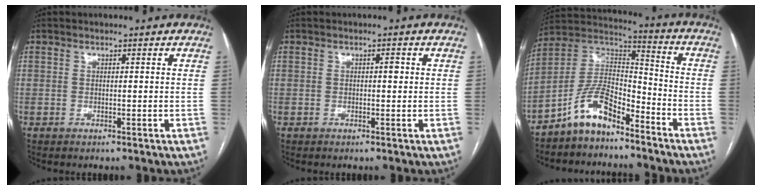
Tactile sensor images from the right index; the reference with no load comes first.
{"total": 1.1, "force": [0.2, 0.4, 1.0], "torque": [-0.014, 0.003, 0.002]}
{"total": 10.2, "force": [-7.4, 4.1, 5.8], "torque": [-0.118, 0.031, -0.143]}